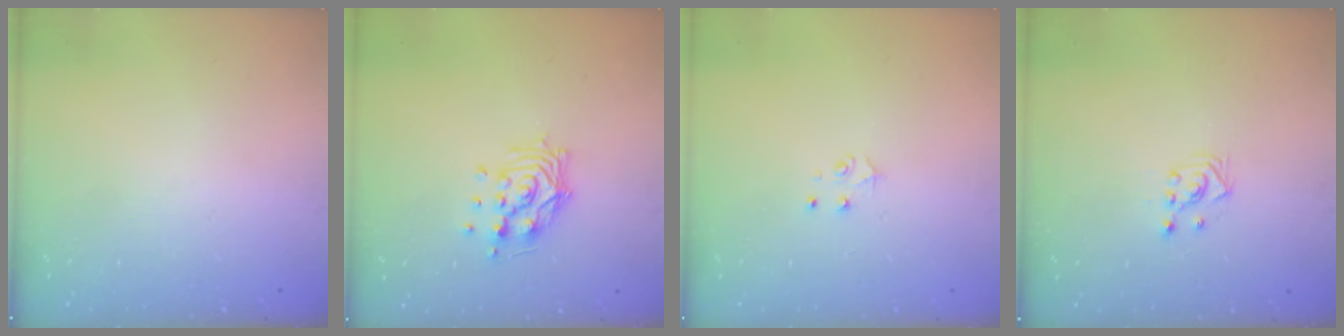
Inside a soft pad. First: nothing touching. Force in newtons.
{"total": 10.8, "press": 10.7, "slide": 1.1}
{"total": 3.7, "press": 3.7, "slide": 0.4}
{"total": 2.9, "press": 2.7, "slide": 1.0}